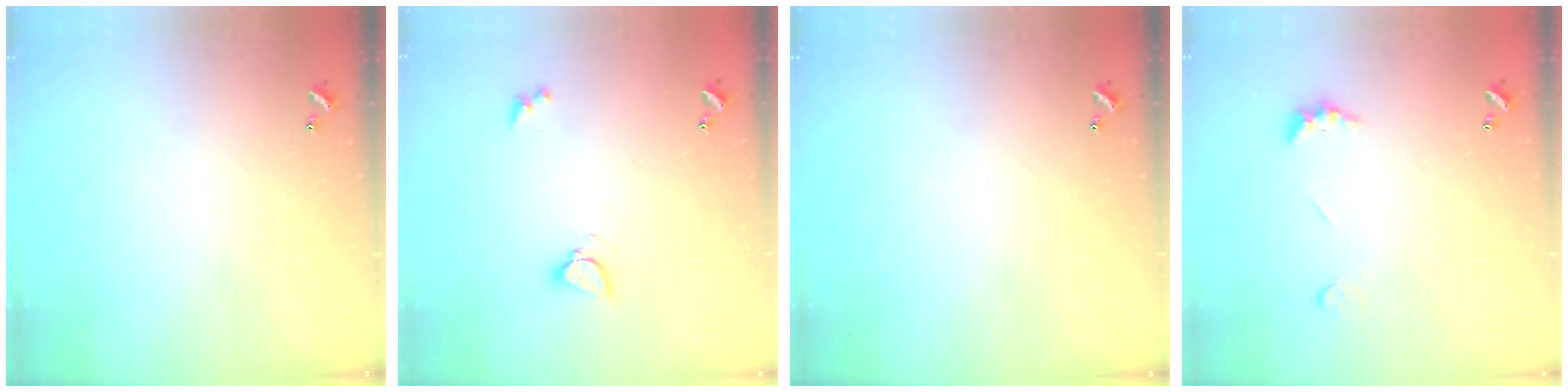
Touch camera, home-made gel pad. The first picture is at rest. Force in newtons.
{"total": 3.3, "press": 3.3, "slide": 0.5}
{"total": 0.0}
{"total": 2.5, "press": 2.4, "slide": 0.7}